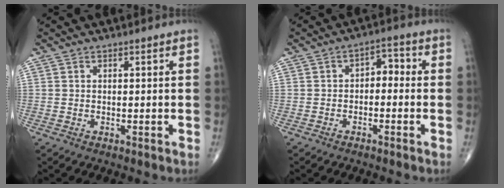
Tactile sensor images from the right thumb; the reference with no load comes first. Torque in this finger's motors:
{"motor_torque": [-0.22, 0.04, 0.22, 0.15, 0.01]}